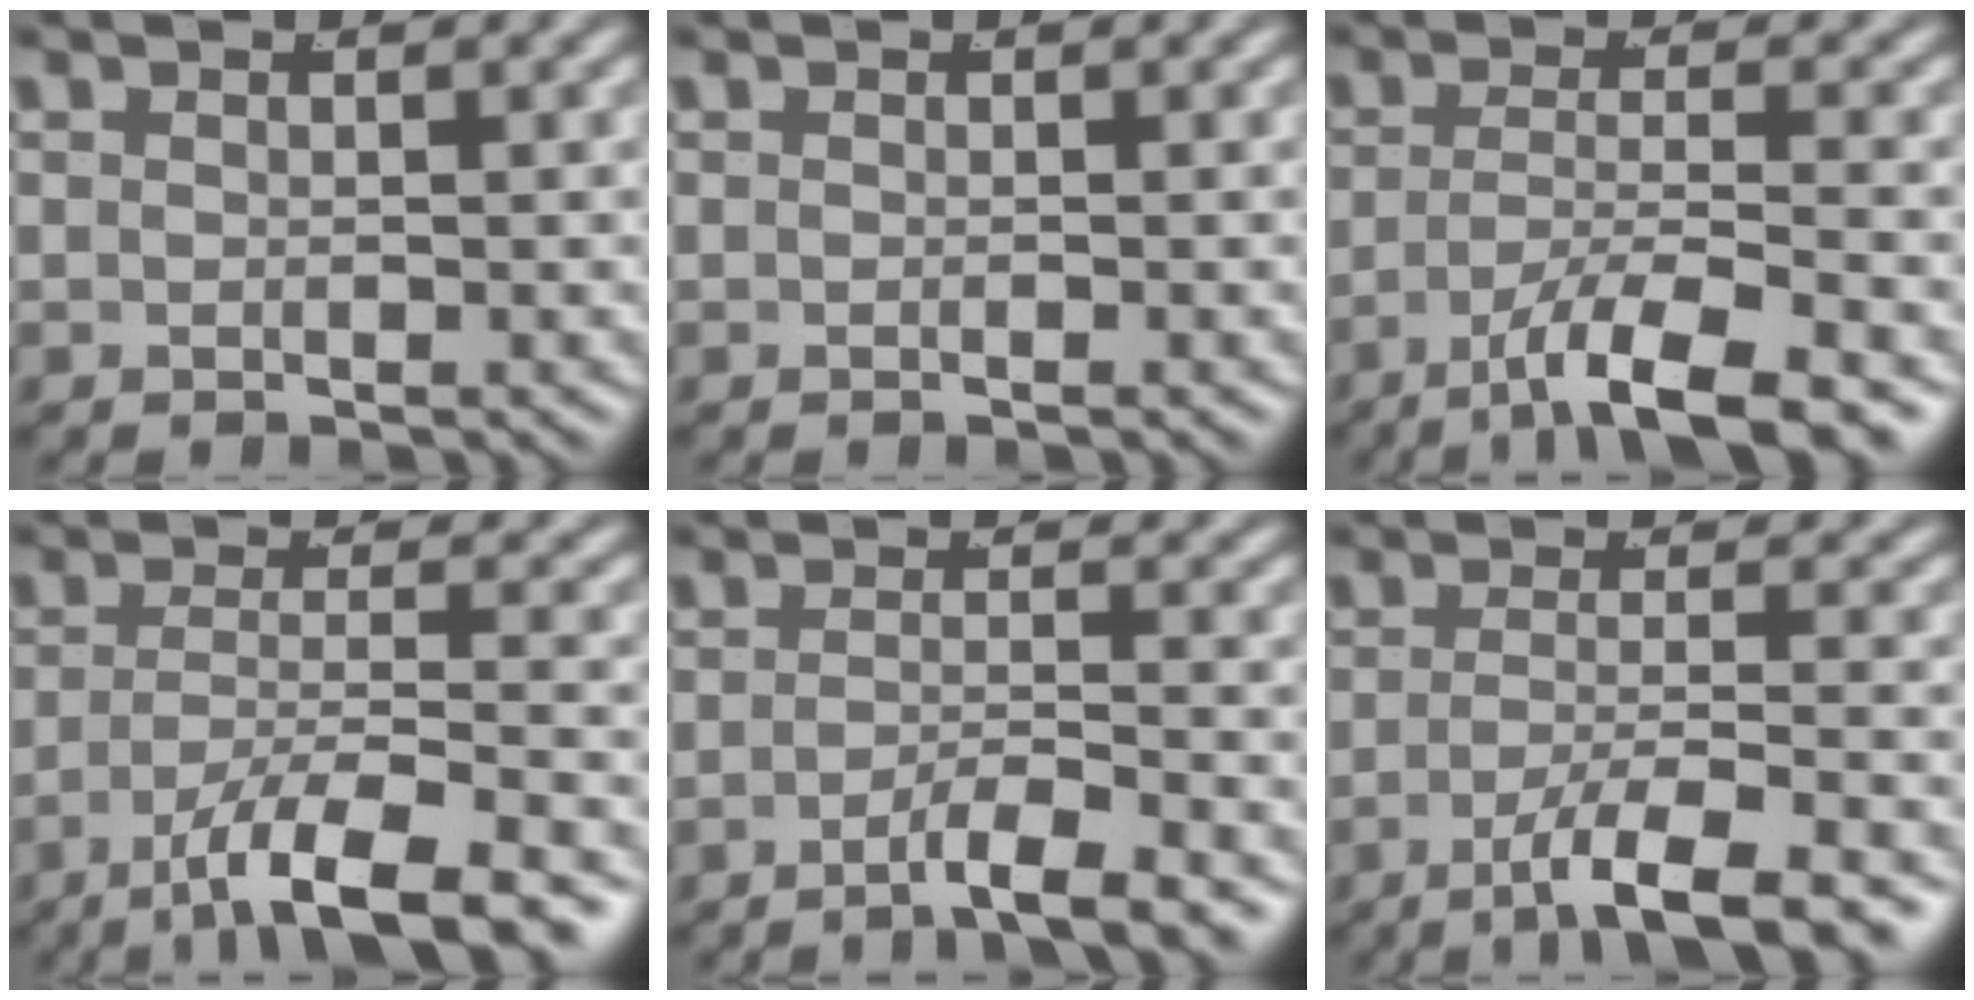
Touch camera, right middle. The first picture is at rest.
{"total": 0.0}
{"total": 7.4, "force": [-4.6, 1.4, 5.6], "torque": [-0.091, -0.026, -0.057]}
{"total": 8.1, "force": [-4.9, 2.0, 6.2], "torque": [-0.103, -0.028, -0.059]}
{"total": 4.2, "force": [-3.1, 0.2, 2.8], "torque": [-0.046, -0.013, -0.046]}
{"total": 6.8, "force": [-4.4, 1.1, 5.1], "torque": [-0.087, -0.025, -0.055]}